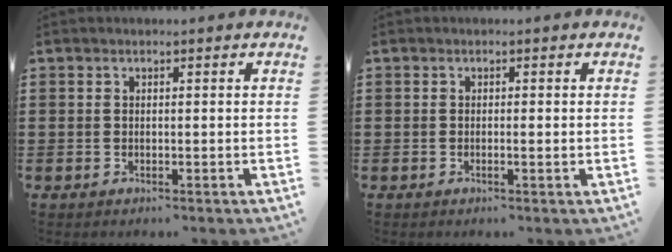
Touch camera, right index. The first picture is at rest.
{"total": 0.7, "force": [-0.1, -0.1, 0.7], "torque": [-0.013, -0.005, -0.002]}